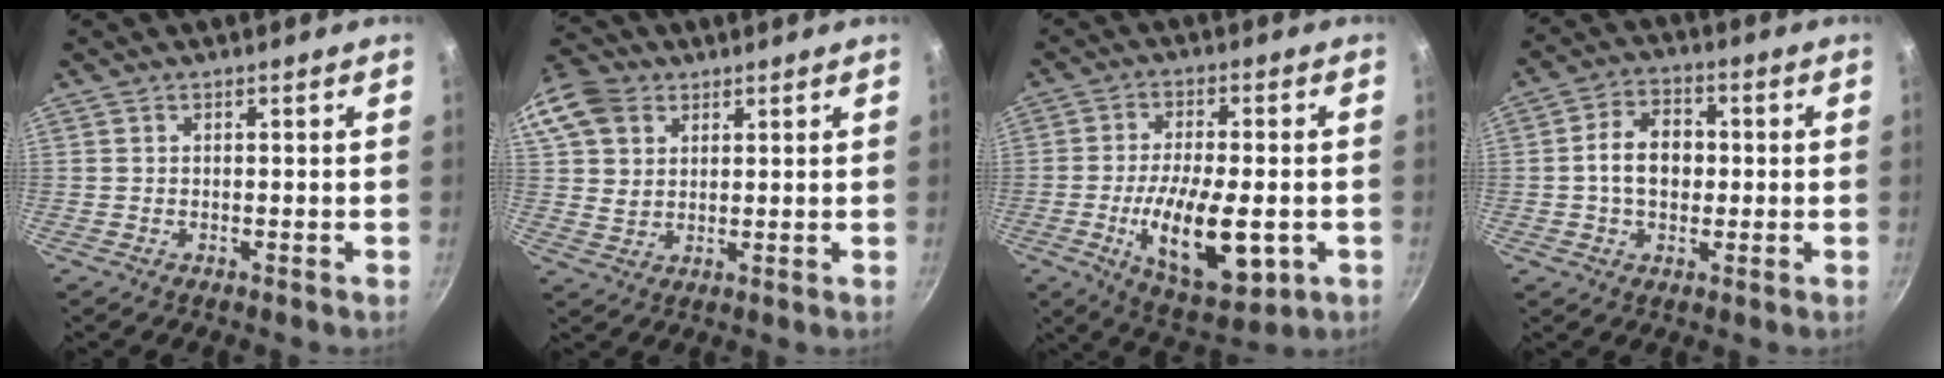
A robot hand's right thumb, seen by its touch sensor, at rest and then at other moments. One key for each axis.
{"total": 12.8, "fx": 5.2, "fy": 10.0, "fz": 6.1, "tx": -0.133, "ty": 0.007, "tz": 0.095}
{"total": 16.8, "fx": -4.1, "fy": 6.9, "fz": 14.7, "tx": -0.235, "ty": 0.003, "tz": -0.059}
{"total": 8.7, "fx": -0.1, "fy": 6.3, "fz": 6.1, "tx": -0.081, "ty": 0.018, "tz": -0.009}